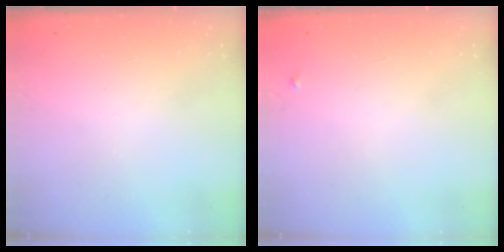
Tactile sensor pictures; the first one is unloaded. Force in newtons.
{"total": 2.7, "press": 2.7, "slide": 0.2}